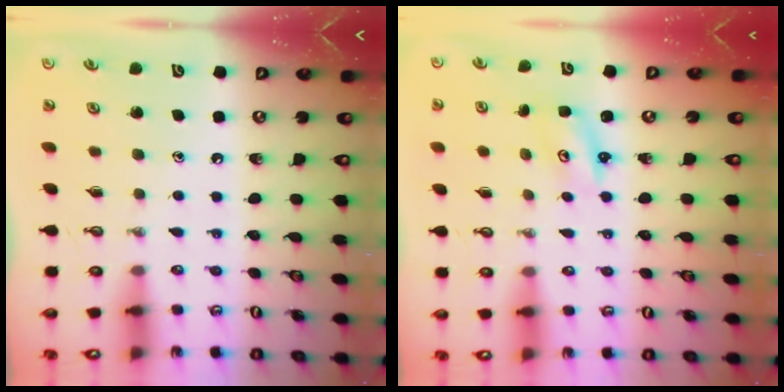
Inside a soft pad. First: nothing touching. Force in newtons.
{"total": 2.6, "press": 2.6, "slide": 0.3}